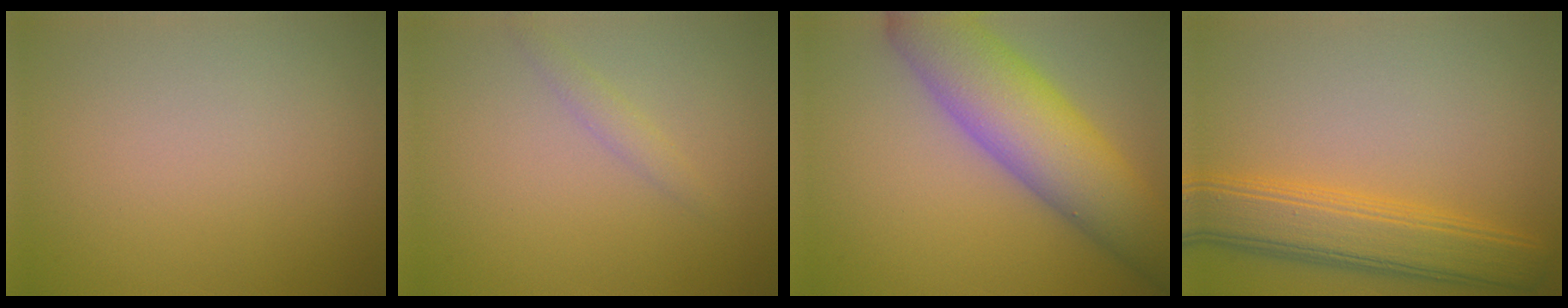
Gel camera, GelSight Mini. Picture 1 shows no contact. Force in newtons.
{"total": 1.1, "press": 1.1, "slide": 0.1}
{"total": 9.4, "press": 9.4, "slide": 0.2}
{"total": 6.3, "press": 6.3, "slide": 0.1}